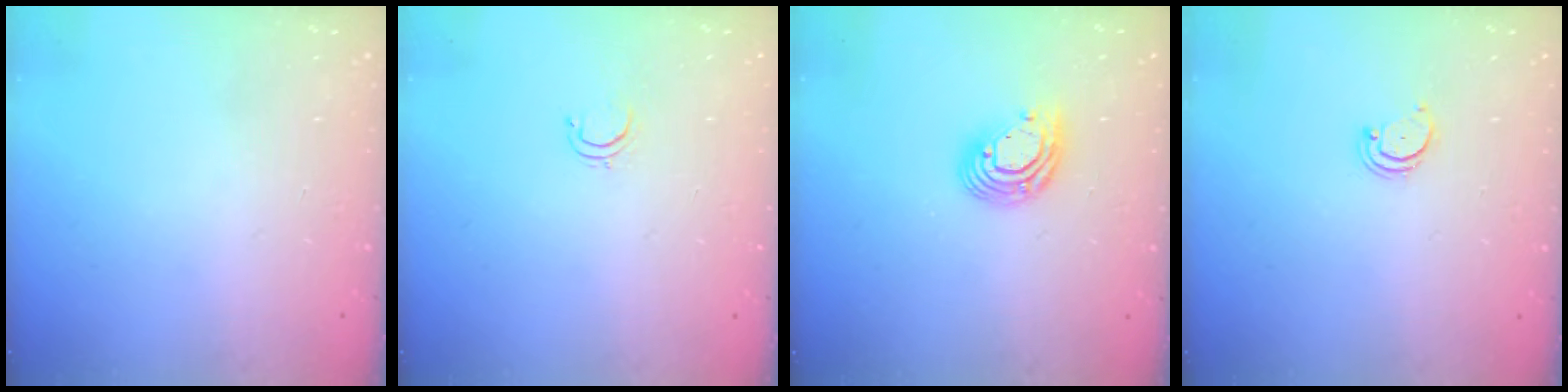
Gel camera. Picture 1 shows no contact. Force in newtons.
{"total": 3.3, "press": 3.2, "slide": 0.3}
{"total": 10.5, "press": 10.4, "slide": 1.9}
{"total": 2.4, "press": 2.3, "slide": 0.5}